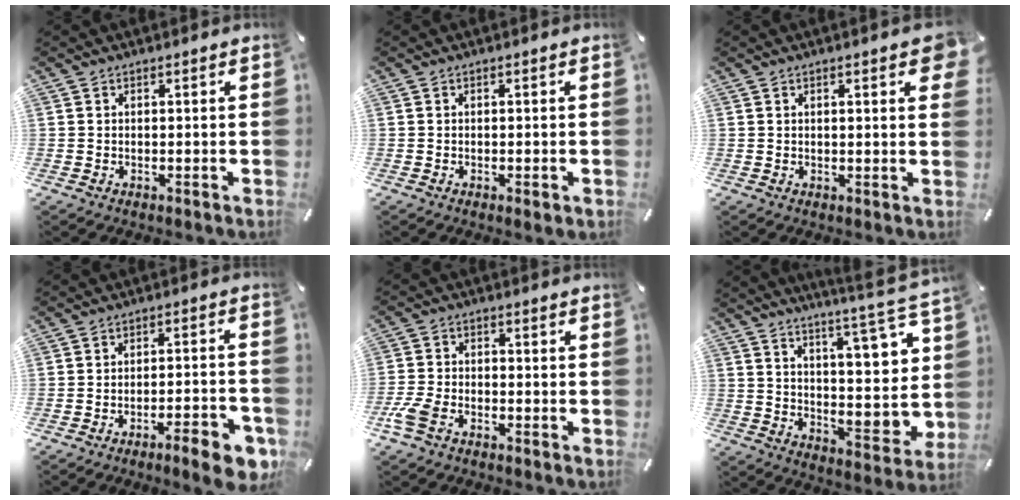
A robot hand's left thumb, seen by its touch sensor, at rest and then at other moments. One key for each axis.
{"total": 1.1, "fx": -0.3, "fy": 0.2, "fz": 1.1, "tx": -0.017, "ty": -0.004, "tz": -0.004}
{"total": 3.7, "fx": 1.7, "fy": 1.0, "fz": 3.1, "tx": -0.040, "ty": -0.004, "tz": 0.023}
{"total": 9.3, "fx": -6.2, "fy": 2.0, "fz": 6.7, "tx": -0.097, "ty": 0.023, "tz": -0.106}
{"total": 5.7, "fx": -3.7, "fy": 2.8, "fz": 3.2, "tx": -0.093, "ty": 0.004, "tz": -0.077}
{"total": 14.1, "fx": 7.7, "fy": 5.1, "fz": 10.6, "tx": -0.121, "ty": -0.097, "tz": 0.120}